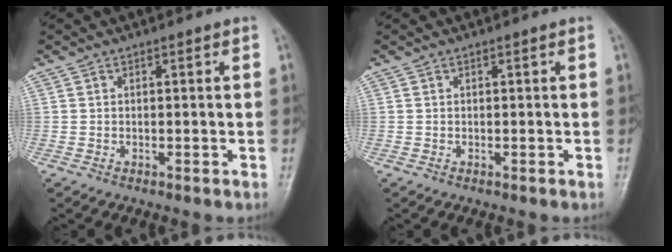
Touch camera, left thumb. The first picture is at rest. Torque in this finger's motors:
{"motor_torque": [0.00, 0.00, 0.00, -0.01, 0.00]}